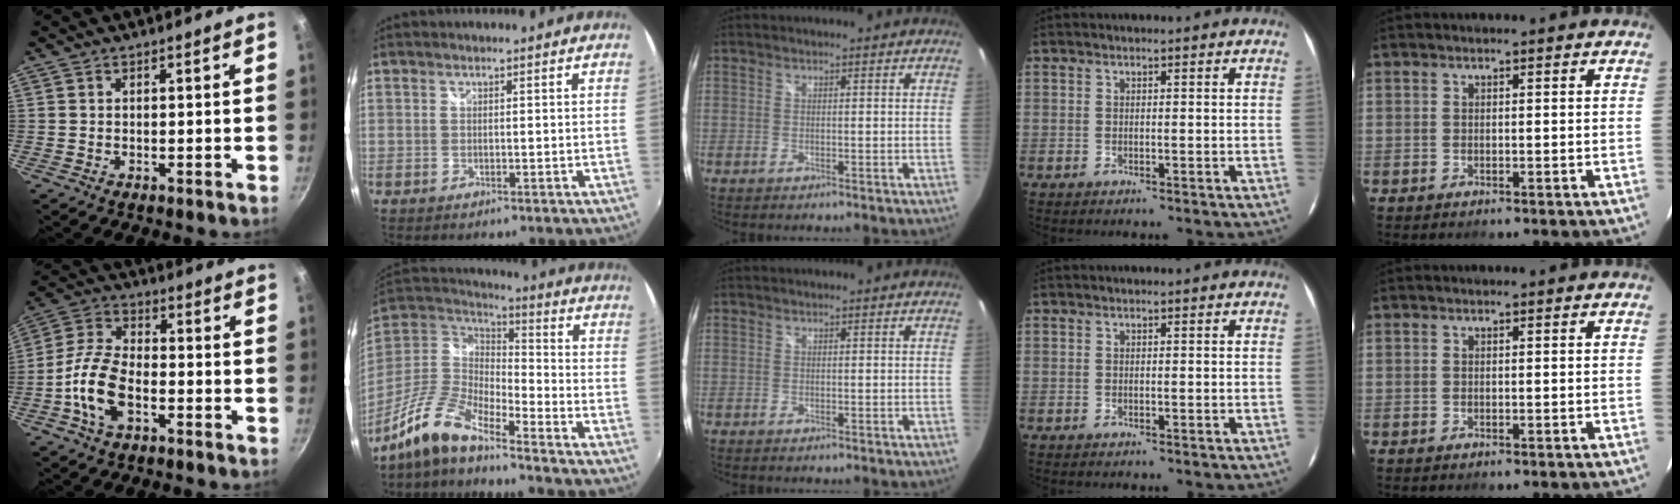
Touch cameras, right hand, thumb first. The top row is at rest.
{"thumb": {"total": 11.4, "force": [-4.1, 6.1, 8.8], "torque": [-0.172, 0.033, -0.090]}, "index": {"total": 12.8, "force": [-9.9, 3.0, 7.6], "torque": [-0.162, -0.004, -0.201]}}